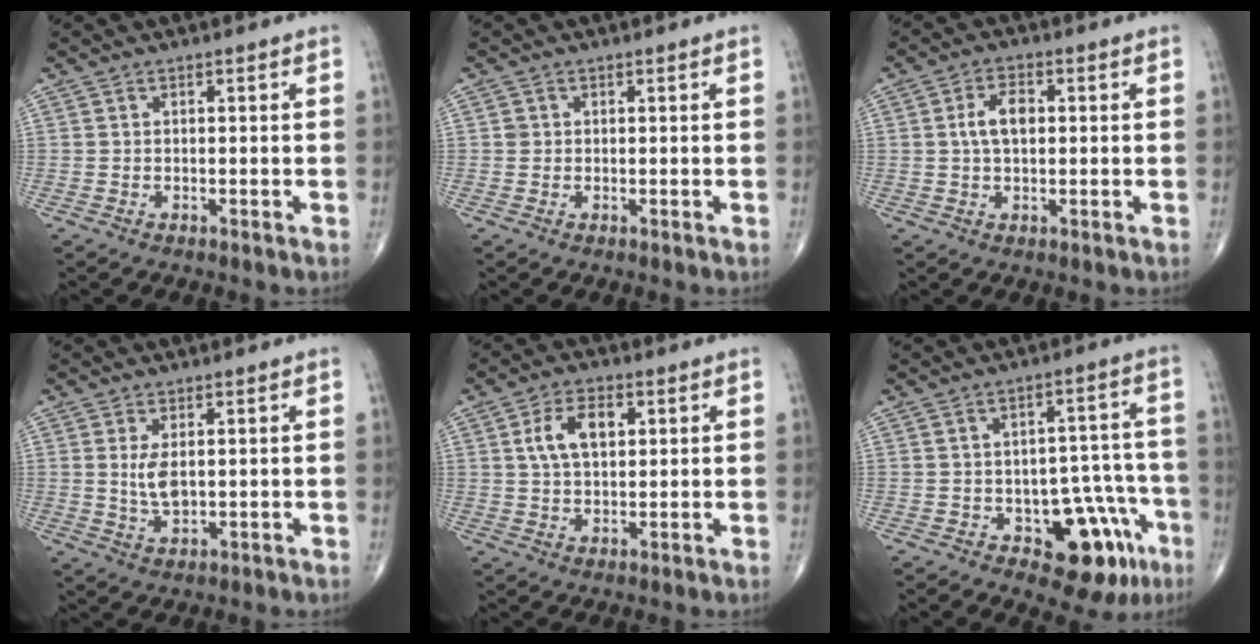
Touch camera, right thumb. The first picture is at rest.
{"total": 0.8, "force": [0.1, 0.8, 0.1], "torque": [0.003, 0.002, 0.003]}
{"total": 5.3, "force": [0.6, 2.9, 4.3], "torque": [-0.082, 0.009, 0.008]}
{"total": 4.4, "force": [0.7, 2.0, 3.8], "torque": [-0.075, -0.011, 0.020]}
{"total": 7.6, "force": [2.0, 4.3, 6.0], "torque": [-0.098, 0.005, 0.037]}
{"total": 13.7, "force": [-6.5, 7.2, 9.7], "torque": [-0.066, 0.047, -0.074]}